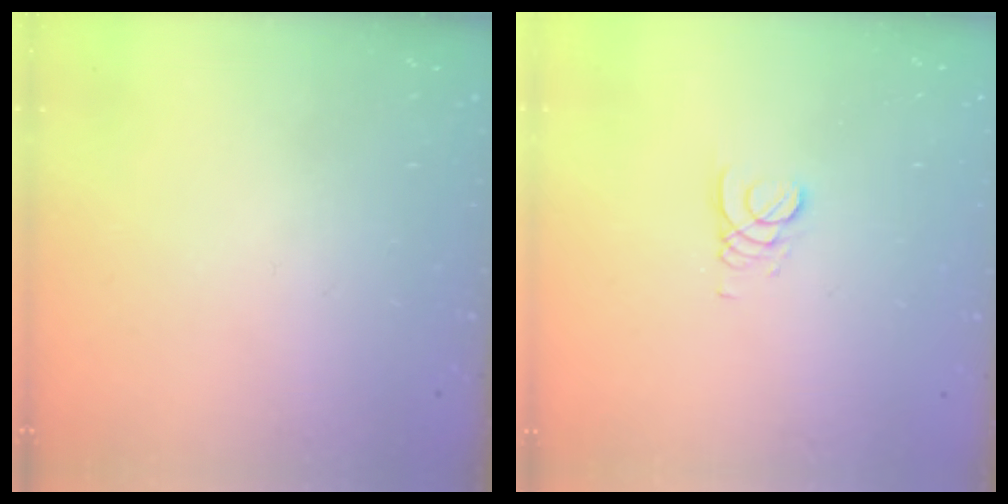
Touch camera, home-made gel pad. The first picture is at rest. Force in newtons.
{"total": 2.2, "press": 2.2, "slide": 0.3}